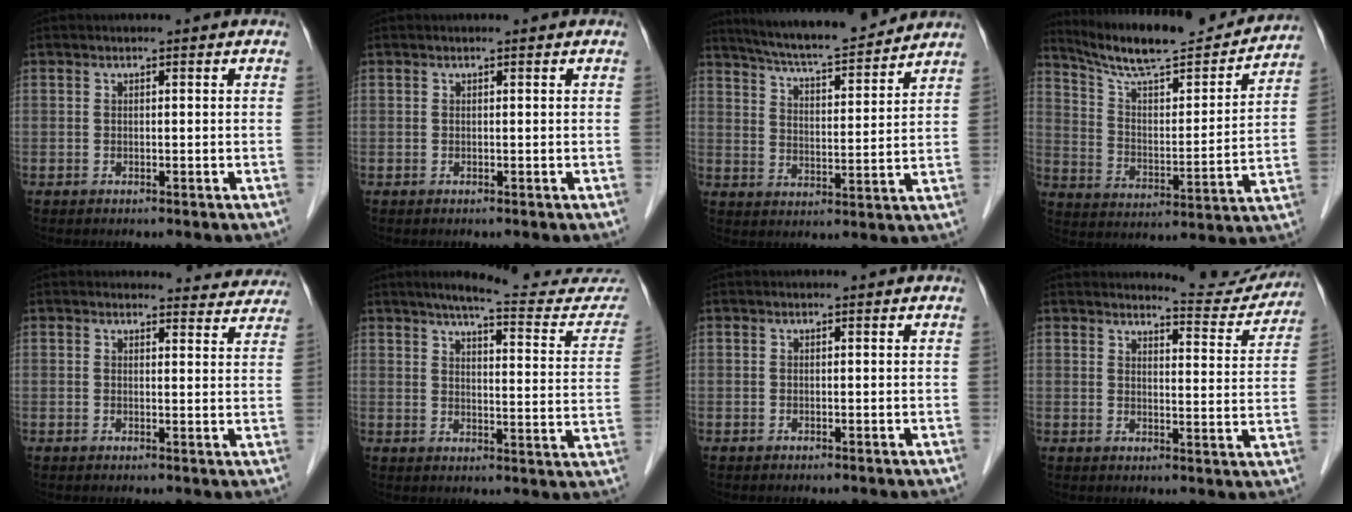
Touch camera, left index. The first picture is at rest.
{"total": 0.0}
{"total": 14.2, "force": [13.0, 1.0, 5.5], "torque": [-0.096, 0.000, 0.199]}
{"total": 19.6, "force": [17.9, 2.4, 7.6], "torque": [-0.124, -0.018, 0.267]}
{"total": 7.0, "force": [6.8, 1.8, -0.2], "torque": [0.032, -0.017, 0.049]}
{"total": 17.1, "force": [15.7, 1.8, 6.4], "torque": [-0.066, -0.048, 0.181]}
{"total": 0.0}
{"total": 7.9, "force": [7.8, 0.9, 0.2], "torque": [0.006, -0.032, 0.085]}